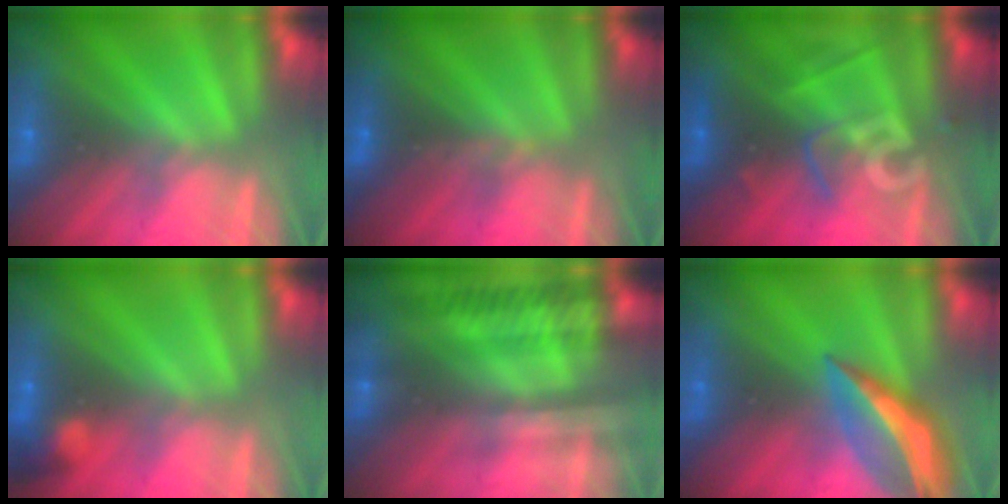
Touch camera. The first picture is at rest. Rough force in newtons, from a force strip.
{"total": 2.9}
{"total": 2.5}
{"total": 3.2}
{"total": 2.3}
{"total": 7.8}